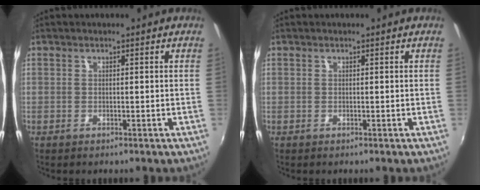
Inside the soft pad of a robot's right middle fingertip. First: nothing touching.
{"total": 0.0}